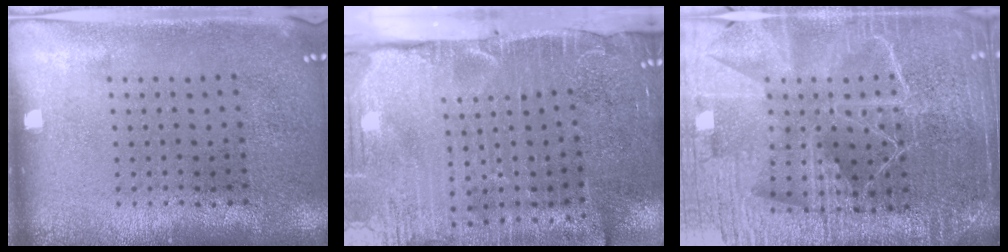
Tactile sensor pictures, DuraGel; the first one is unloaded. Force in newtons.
{"total": 4.7, "press": 3.8, "slide": 2.7}
{"total": 6.0, "press": 5.2, "slide": 2.8}